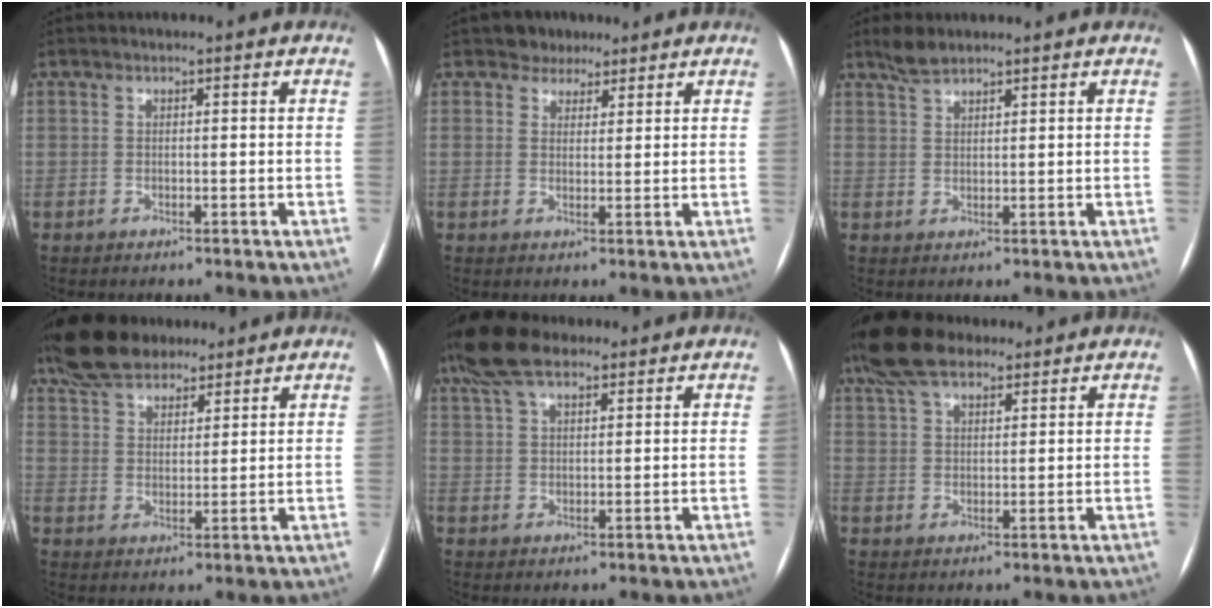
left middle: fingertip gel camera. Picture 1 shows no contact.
{"total": 3.4, "force": [2.6, 2.2, 0.1], "torque": [0.004, 0.007, 0.037]}
{"total": 2.9, "force": [2.6, 0.6, 1.1], "torque": [-0.028, 0.012, 0.052]}
{"total": 12.0, "force": [9.7, 4.7, 5.2], "torque": [-0.095, 0.038, 0.172]}
{"total": 8.9, "force": [6.7, 3.1, 5.0], "torque": [-0.102, 0.036, 0.125]}
{"total": 10.1, "force": [7.7, 3.8, 5.2], "torque": [-0.105, 0.041, 0.143]}